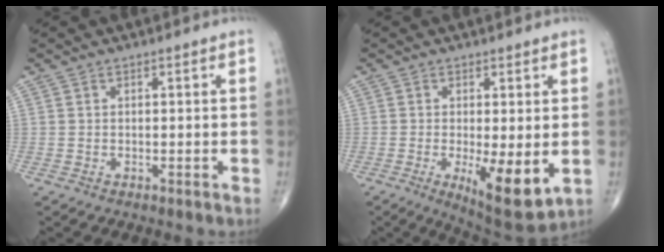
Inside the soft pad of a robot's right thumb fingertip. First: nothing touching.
{"total": 10.3, "force": [-2.1, 3.2, 9.6], "torque": [-0.145, -0.028, -0.025]}